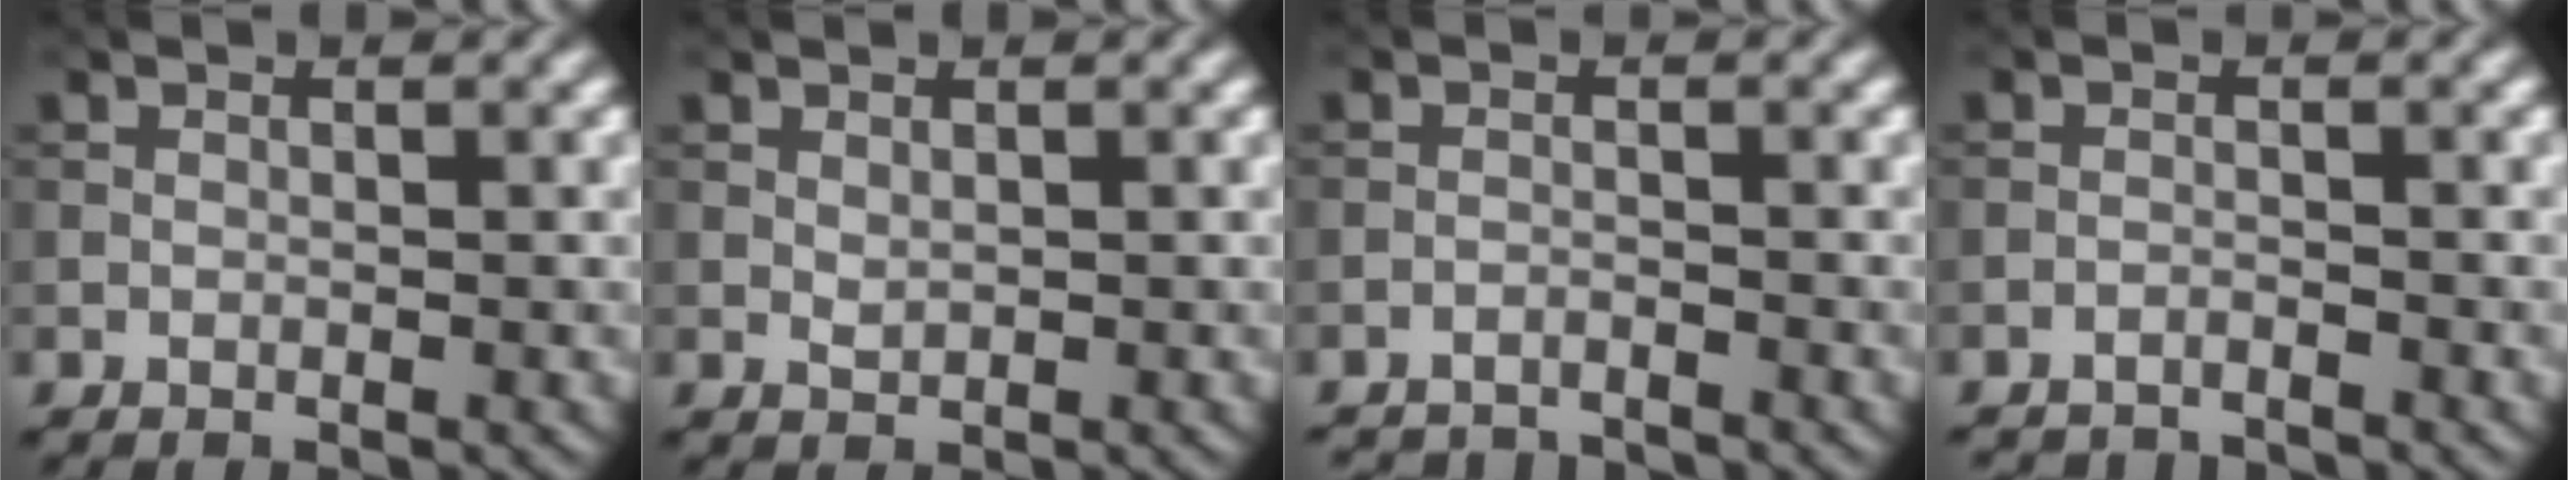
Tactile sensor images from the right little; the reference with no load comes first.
{"total": 0.7, "force": [0.4, 0.4, 0.4], "torque": [-0.013, -0.003, 0.011]}
{"total": 3.7, "force": [-3.6, 0.3, 0.6], "torque": [-0.014, -0.011, -0.065]}
{"total": 3.0, "force": [-2.9, 0.2, 0.5], "torque": [-0.009, -0.009, -0.053]}